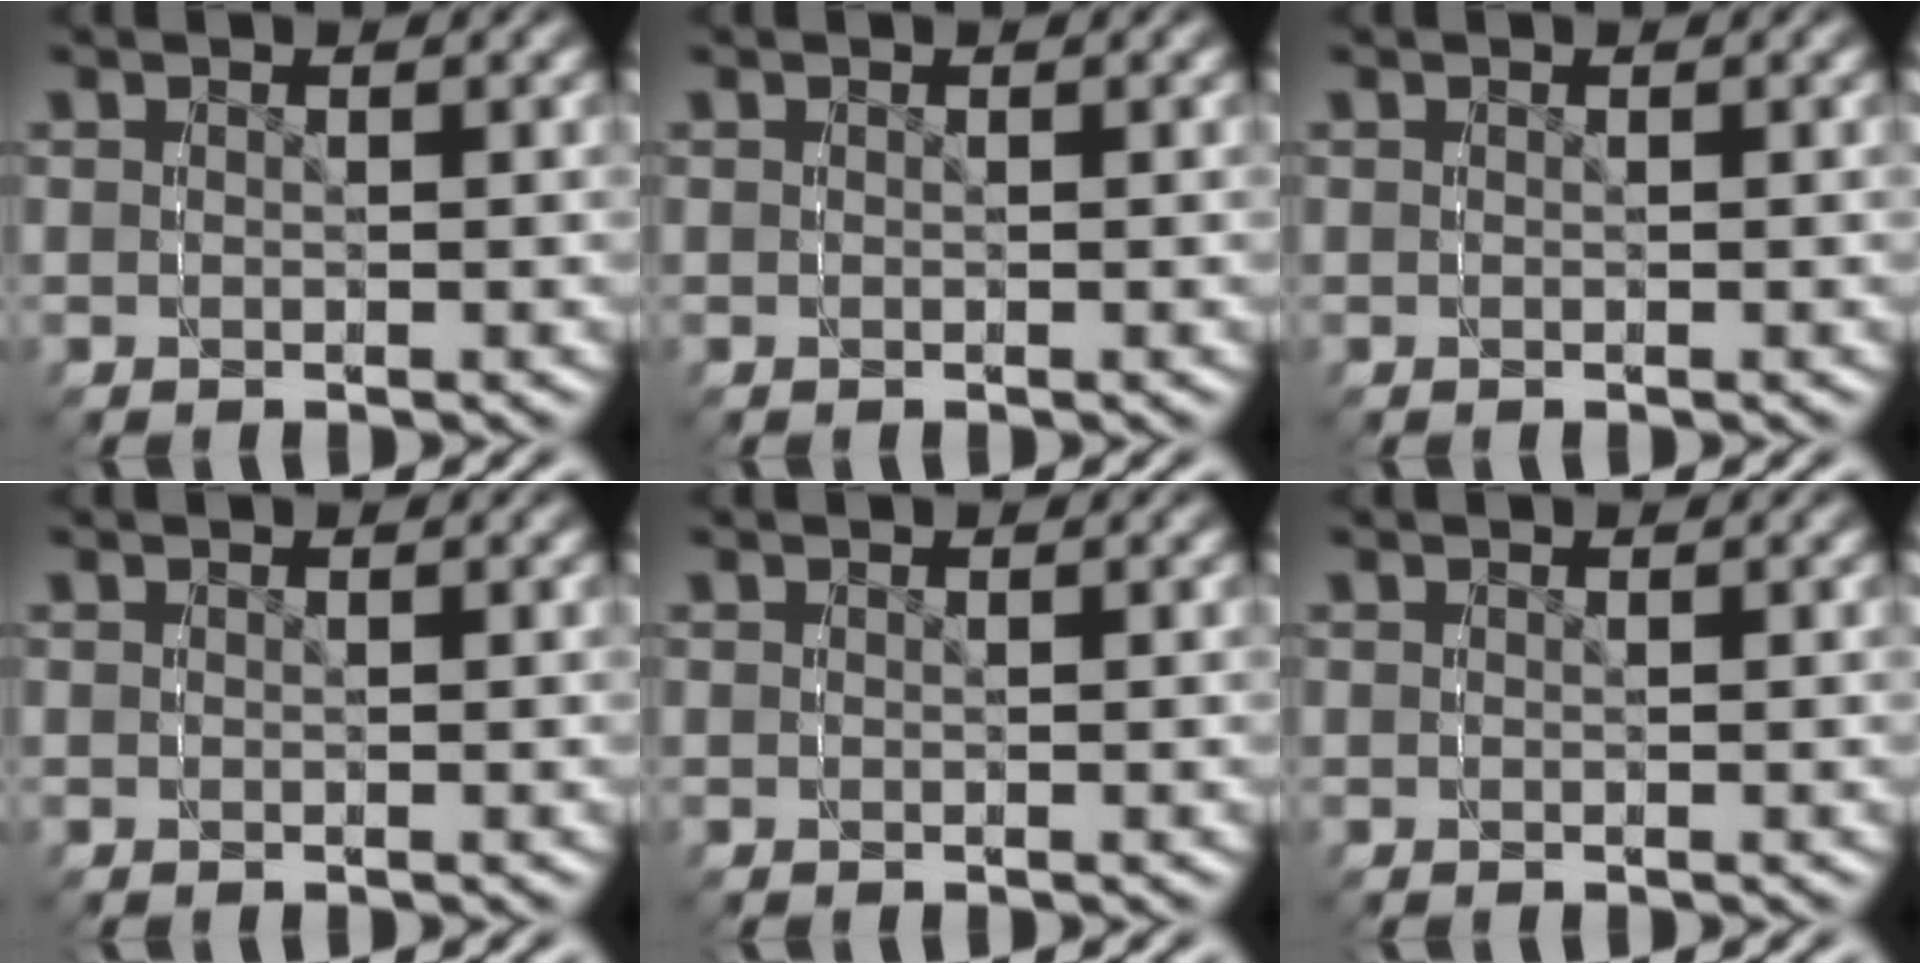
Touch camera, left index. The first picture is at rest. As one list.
[{"total": 0.0}, {"total": 0.0}, {"total": 0.0}, {"total": 0.0}, {"total": 0.0}]